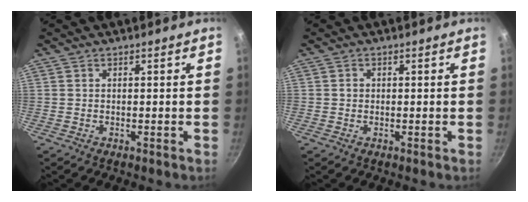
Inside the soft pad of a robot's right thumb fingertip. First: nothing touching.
{"total": 1.0, "force": [0.0, 0.9, 0.3], "torque": [-0.002, 0.003, -0.002]}